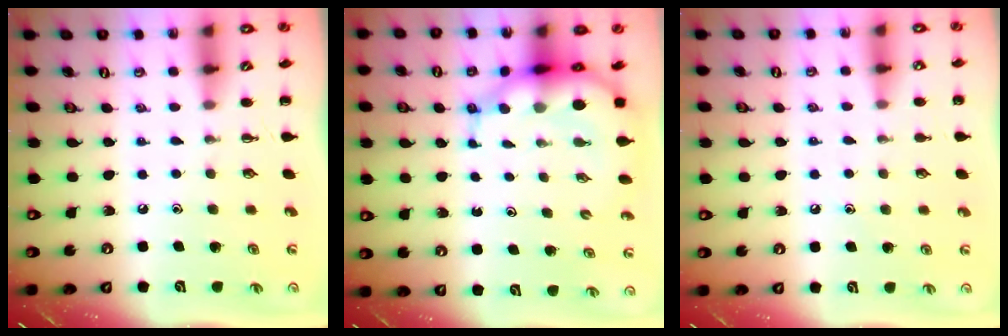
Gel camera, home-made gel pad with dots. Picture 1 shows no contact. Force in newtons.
{"total": 8.7, "press": 8.3, "slide": 2.4}
{"total": 5.1, "press": 4.9, "slide": 1.4}